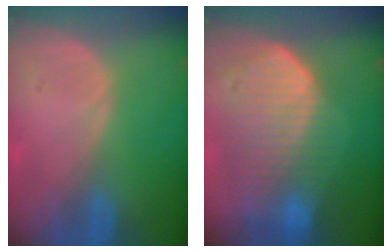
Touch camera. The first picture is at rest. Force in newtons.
{"total": 10.7, "press": 9.4, "slide": 5.1}